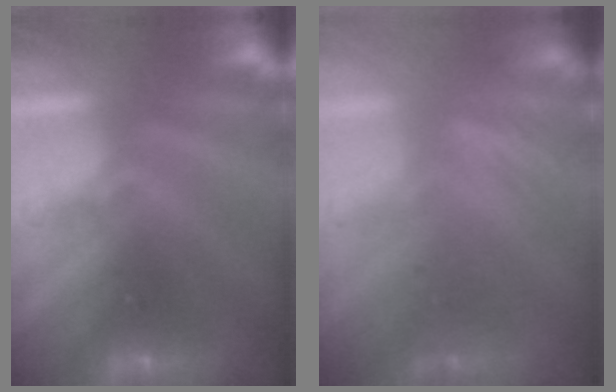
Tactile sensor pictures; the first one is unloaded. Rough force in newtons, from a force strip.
{"total": 2.8}